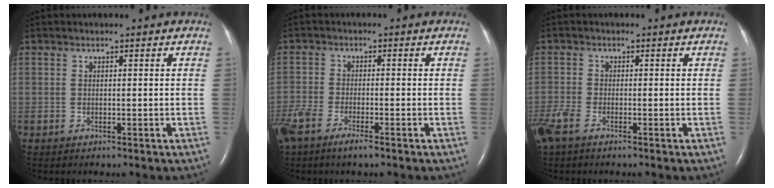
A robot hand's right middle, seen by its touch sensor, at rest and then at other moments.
{"total": 8.4, "force": [-6.0, 2.5, 5.4], "torque": [-0.122, -0.013, -0.107]}
{"total": 4.9, "force": [-3.3, 1.8, 3.1], "torque": [-0.079, -0.010, -0.070]}